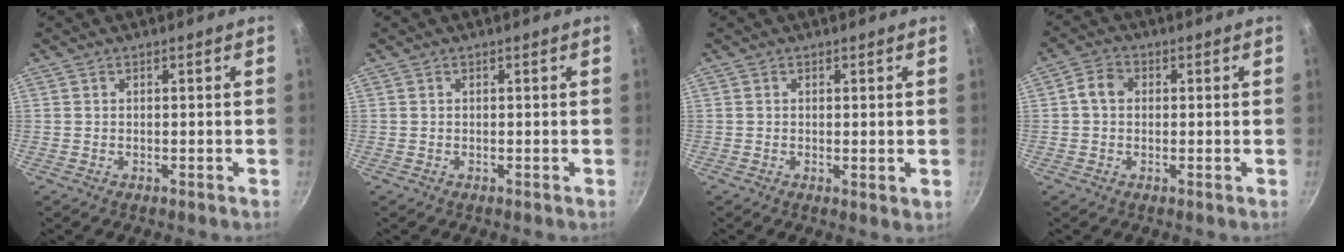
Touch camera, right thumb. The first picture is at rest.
{"total": 0.0}
{"total": 1.4, "force": [0.3, 0.5, 1.3], "torque": [-0.019, -0.005, 0.003]}
{"total": 4.1, "force": [0.5, 3.2, 2.6], "torque": [-0.044, 0.011, -0.002]}